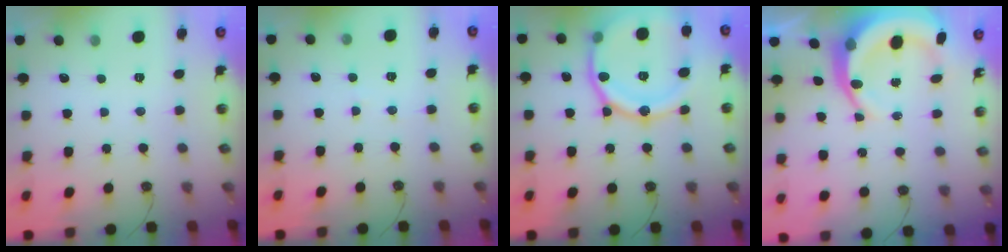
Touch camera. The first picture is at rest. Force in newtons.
{"total": 3.1, "press": 3.1, "slide": 0.4}
{"total": 20.3, "press": 20.2, "slide": 1.8}
{"total": 11.6, "press": 11.4, "slide": 2.3}